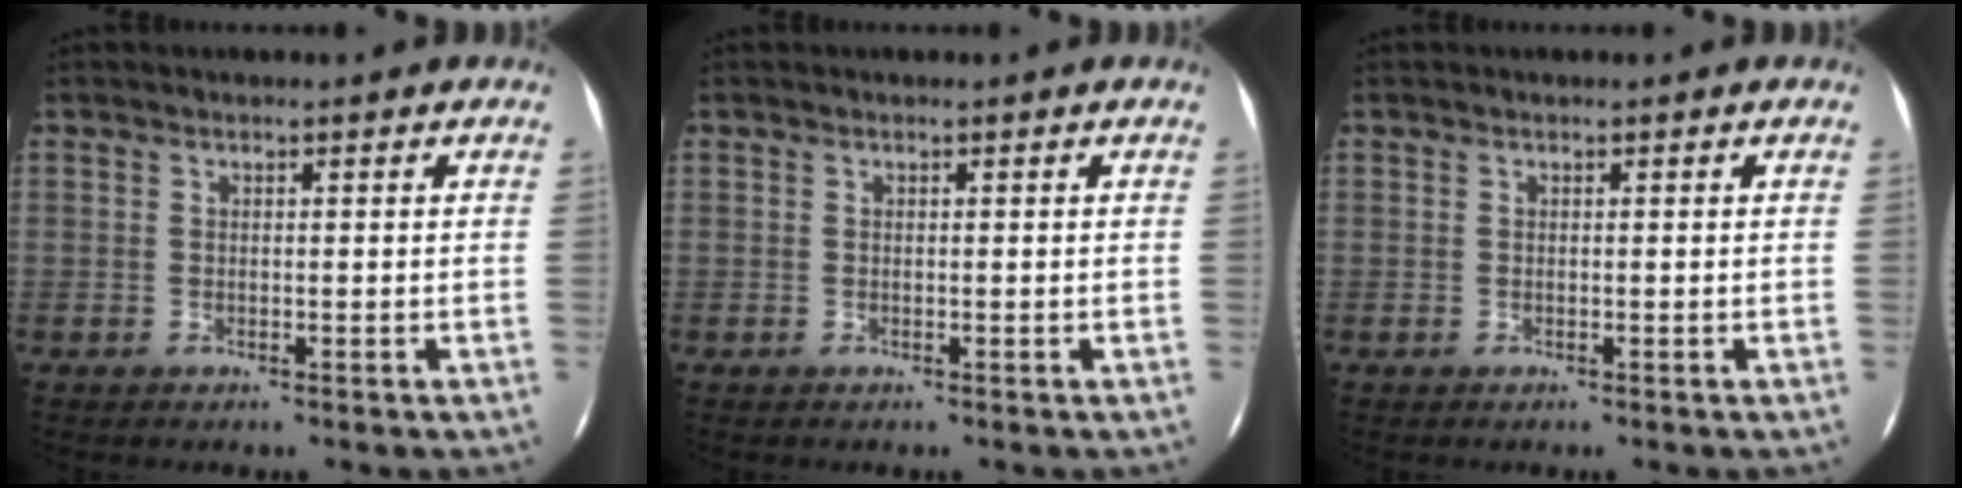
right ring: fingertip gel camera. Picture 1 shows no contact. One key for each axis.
{"total": 0.0}
{"total": 0.0}